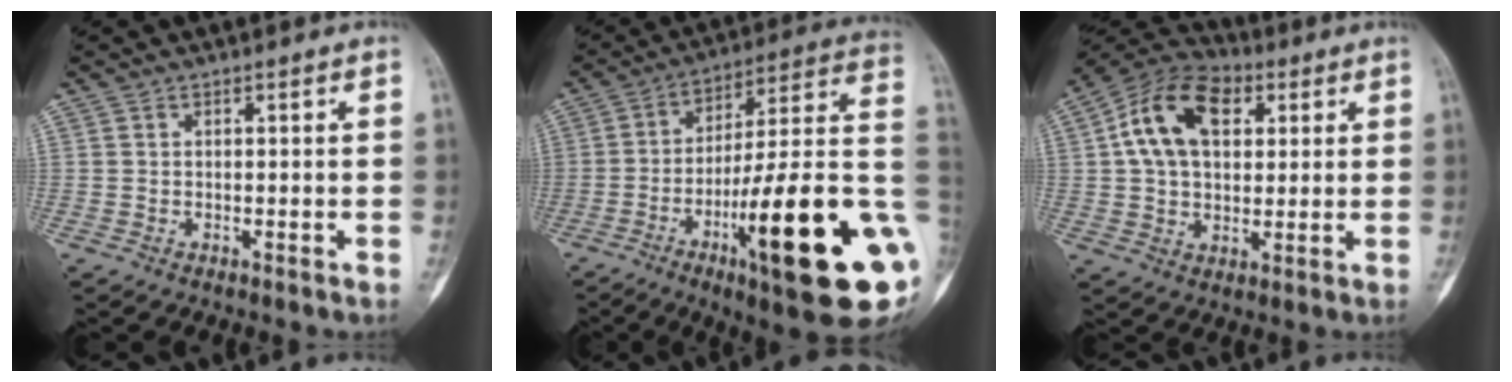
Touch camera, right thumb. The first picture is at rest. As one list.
[{"total": 28.8, "force": [-8.5, 5.7, 26.9], "torque": [-0.334, 0.017, -0.125]}, {"total": 15.5, "force": [4.2, 10.2, 10.9], "torque": [-0.168, 0.013, 0.065]}]